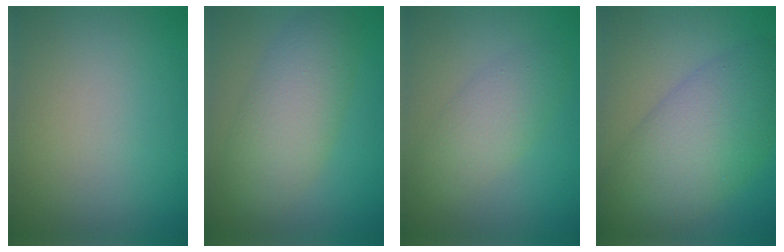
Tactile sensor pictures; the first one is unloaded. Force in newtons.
{"total": 5.5, "press": 5.5, "slide": 0.2}
{"total": 3.3, "press": 3.3, "slide": 0.1}
{"total": 9.1, "press": 9.1, "slide": 0.2}